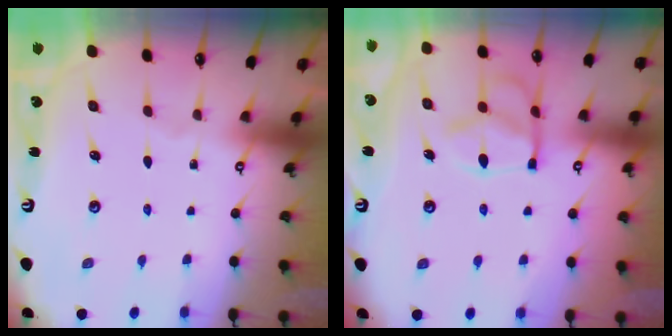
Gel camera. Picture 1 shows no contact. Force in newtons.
{"total": 14.4, "press": 14.3, "slide": 1.5}